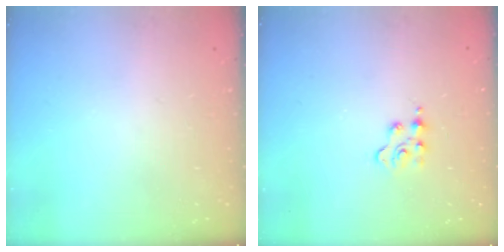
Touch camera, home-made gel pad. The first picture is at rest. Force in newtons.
{"total": 2.4, "press": 2.3, "slide": 0.5}